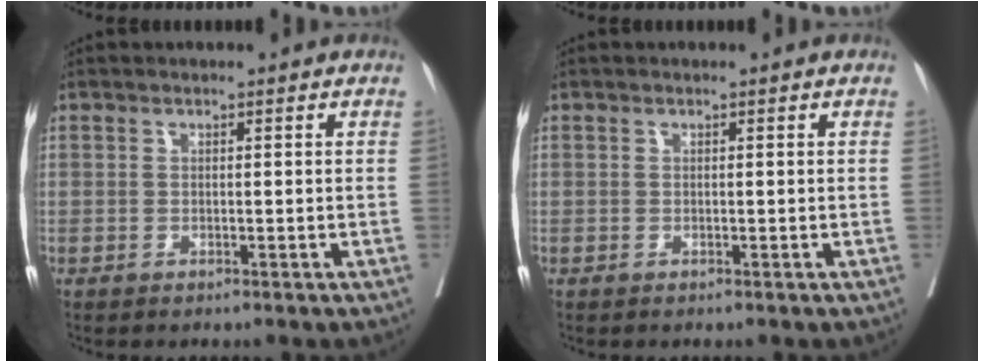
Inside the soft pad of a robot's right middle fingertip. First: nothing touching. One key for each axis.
{"total": 0.0}